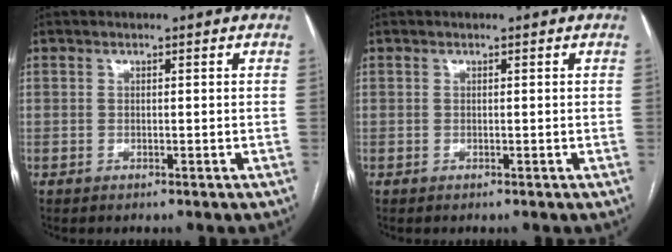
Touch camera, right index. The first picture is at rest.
{"total": 0.0}